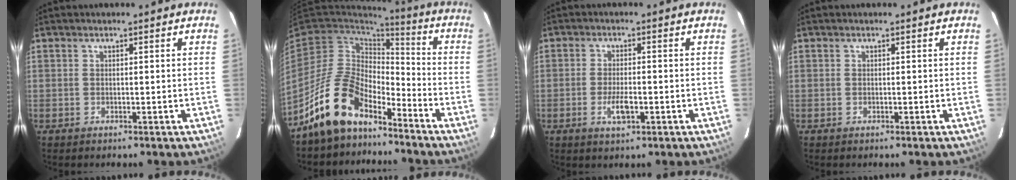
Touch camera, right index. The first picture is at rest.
{"total": 14.2, "force": [-10.7, 6.3, 6.7], "torque": [-0.142, 0.014, -0.198]}
{"total": 4.3, "force": [-1.6, 1.5, 3.7], "torque": [-0.077, -0.005, -0.028]}
{"total": 0.0}